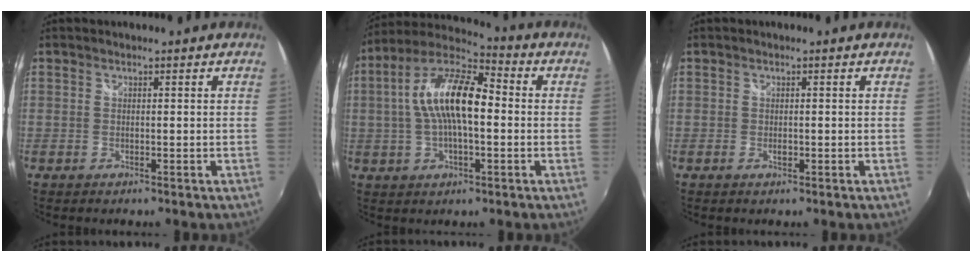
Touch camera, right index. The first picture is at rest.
{"total": 14.8, "force": [0.4, 6.0, 13.5], "torque": [-0.253, 0.020, -0.003]}
{"total": 0.8, "force": [-0.3, 0.6, 0.5], "torque": [-0.008, -0.001, -0.006]}